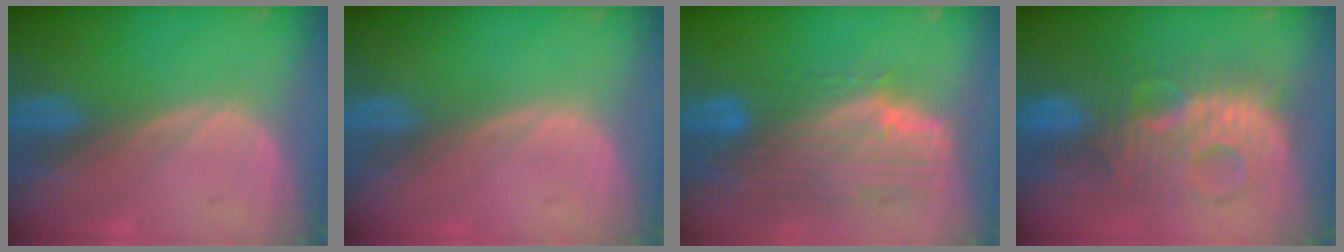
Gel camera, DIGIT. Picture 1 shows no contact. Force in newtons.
{"total": 0.0}
{"total": 10.6, "press": 9.2, "slide": 5.4}
{"total": 10.3, "press": 10.3, "slide": 0.2}